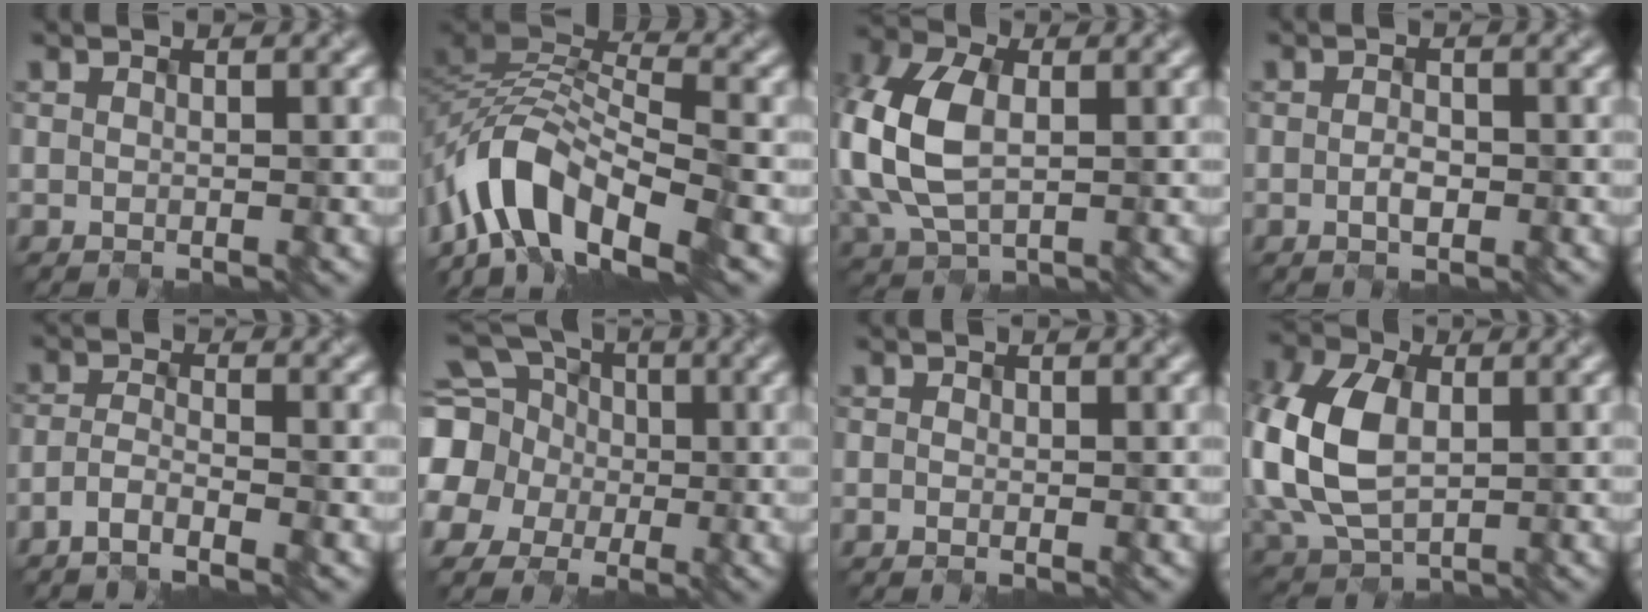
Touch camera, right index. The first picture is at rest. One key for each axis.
{"total": 9.3, "fx": -7.3, "fy": 3.3, "fz": 4.9, "tx": -0.093, "ty": 0.000, "tz": -0.127}
{"total": 7.7, "fx": -1.4, "fy": 5.0, "fz": 5.7, "tx": -0.180, "ty": -0.002, "tz": -0.006}
{"total": 1.5, "fx": -1.4, "fy": -0.1, "fz": 0.4, "tx": -0.026, "ty": -0.009, "tz": -0.003}
{"total": 3.1, "fx": -3.0, "fy": -0.6, "fz": 0.3, "tx": -0.020, "ty": -0.004, "tz": -0.046}
{"total": 10.8, "fx": 1.3, "fy": 9.8, "fz": 4.2, "tx": -0.148, "ty": 0.015, "tz": 0.015}
{"total": 1.8, "fx": -1.1, "fy": -0.9, "fz": -1.1, "tx": 0.004, "ty": -0.008, "tz": 0.002}
{"total": 8.3, "fx": -1.0, "fy": 5.7, "fz": 6.0, "tx": -0.183, "ty": 0.000, "tz": -0.001}